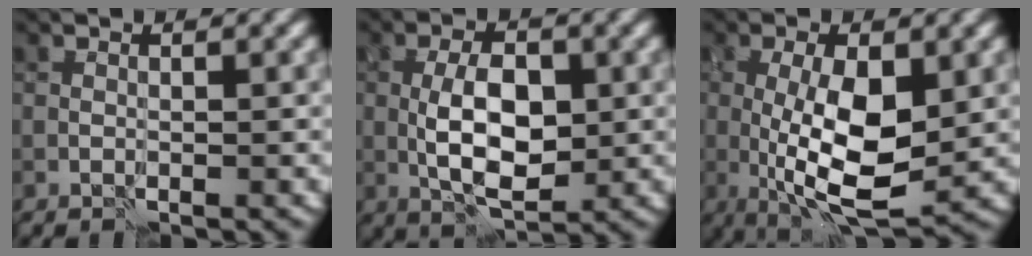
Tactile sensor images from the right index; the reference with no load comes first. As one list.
[{"total": 6.3, "force": [-0.4, 3.1, 5.4], "torque": [-0.098, 0.000, -0.008]}, {"total": 8.9, "force": [-0.3, 3.3, 8.2], "torque": [-0.153, -0.012, -0.003]}]